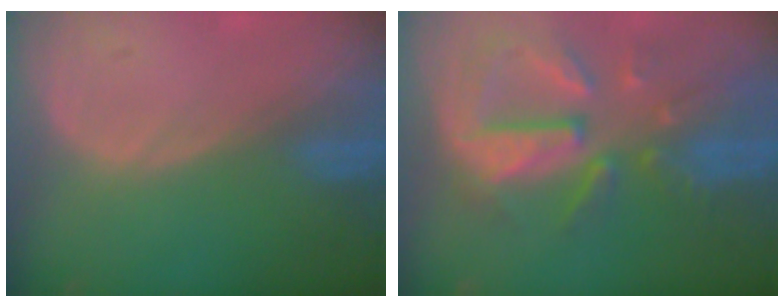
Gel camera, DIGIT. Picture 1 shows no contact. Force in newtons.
{"total": 10.6, "press": 9.4, "slide": 4.9}